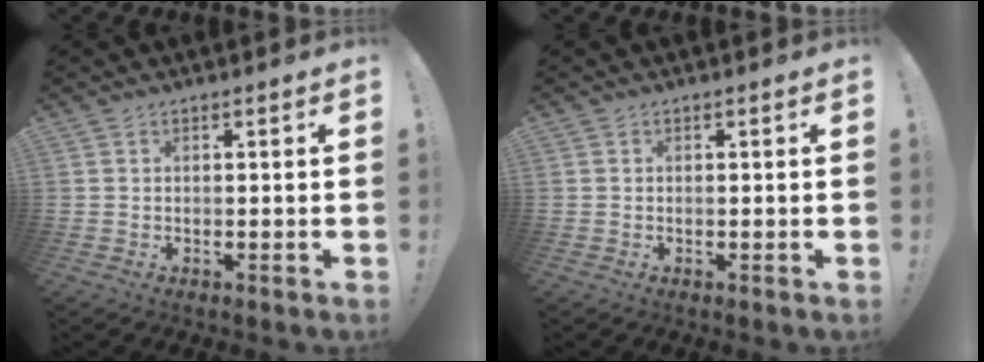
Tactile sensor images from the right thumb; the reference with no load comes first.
{"total": 0.0}